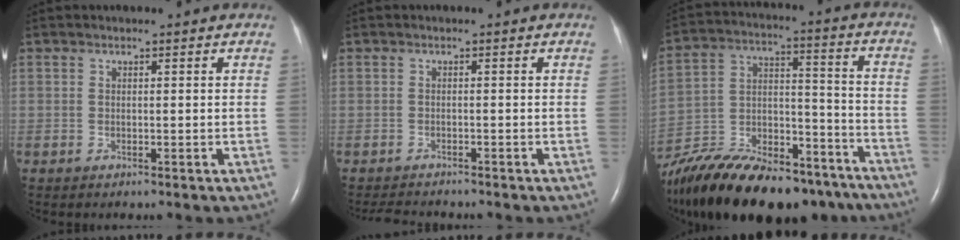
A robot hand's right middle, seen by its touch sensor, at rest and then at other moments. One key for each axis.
{"total": 3.4, "fx": -3.3, "fy": 0.1, "fz": 0.8, "tx": -0.011, "ty": -0.012, "tz": -0.054}
{"total": 29.7, "fx": -23.8, "fy": 9.6, "fz": 14.9, "tx": -0.265, "ty": -0.018, "tz": -0.369}